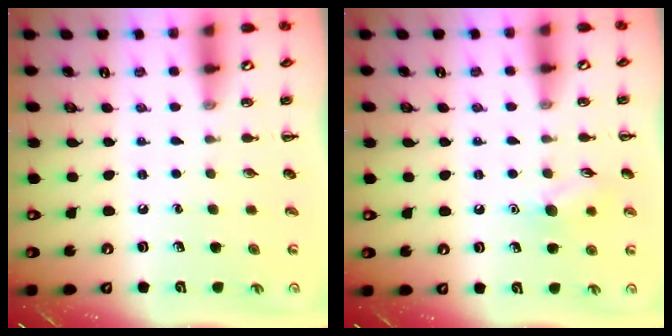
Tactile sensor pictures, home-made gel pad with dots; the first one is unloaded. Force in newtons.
{"total": 7.8, "press": 7.6, "slide": 1.3}